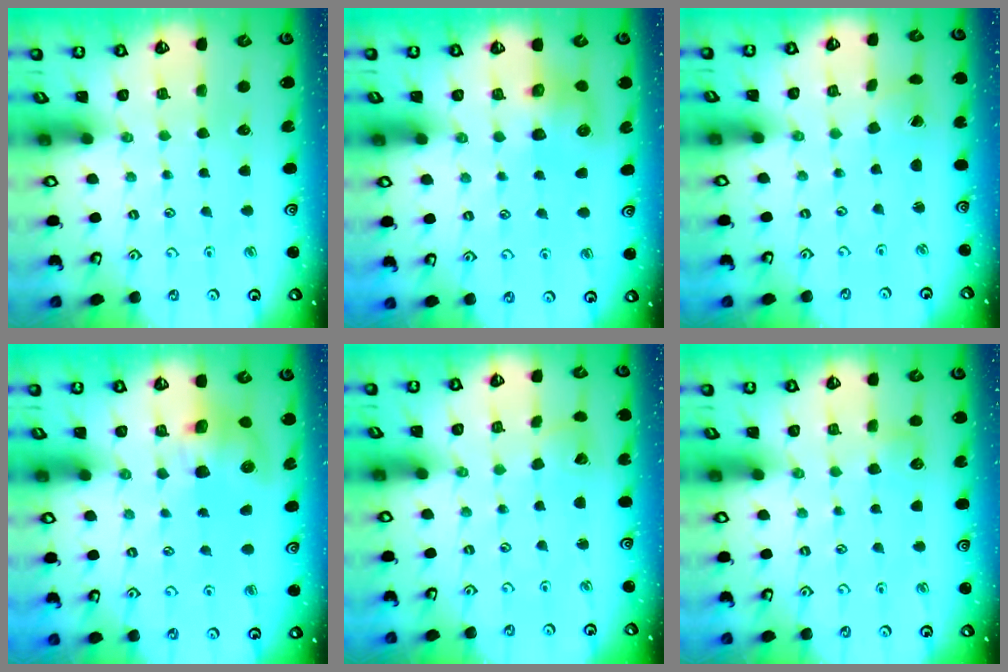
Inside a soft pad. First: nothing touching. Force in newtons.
{"total": 7.6, "press": 7.5, "slide": 1.0}
{"total": 1.4, "press": 1.4, "slide": 0.1}
{"total": 8.9, "press": 8.8, "slide": 1.4}
{"total": 2.8, "press": 2.8, "slide": 0.4}
{"total": 4.5, "press": 4.4, "slide": 0.7}